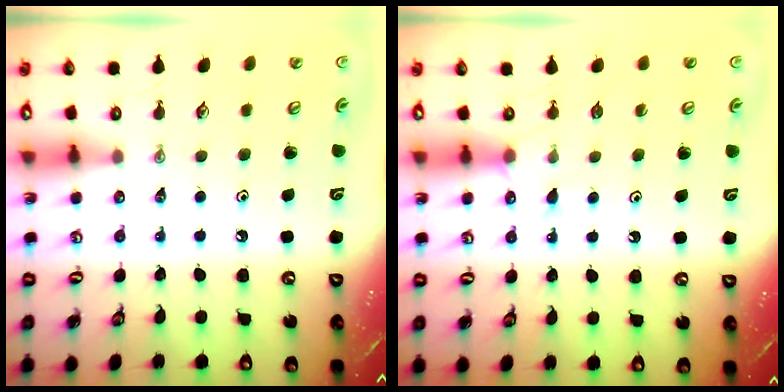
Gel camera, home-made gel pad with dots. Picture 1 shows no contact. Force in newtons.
{"total": 5.3, "press": 5.3, "slide": 0.7}